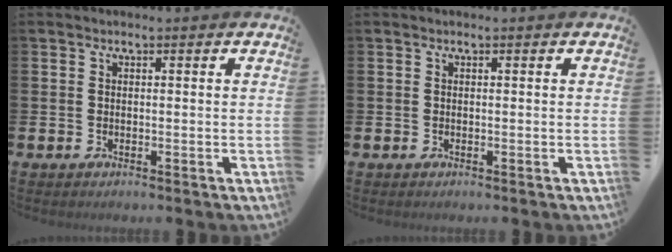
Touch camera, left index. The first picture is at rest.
{"total": 0.0}